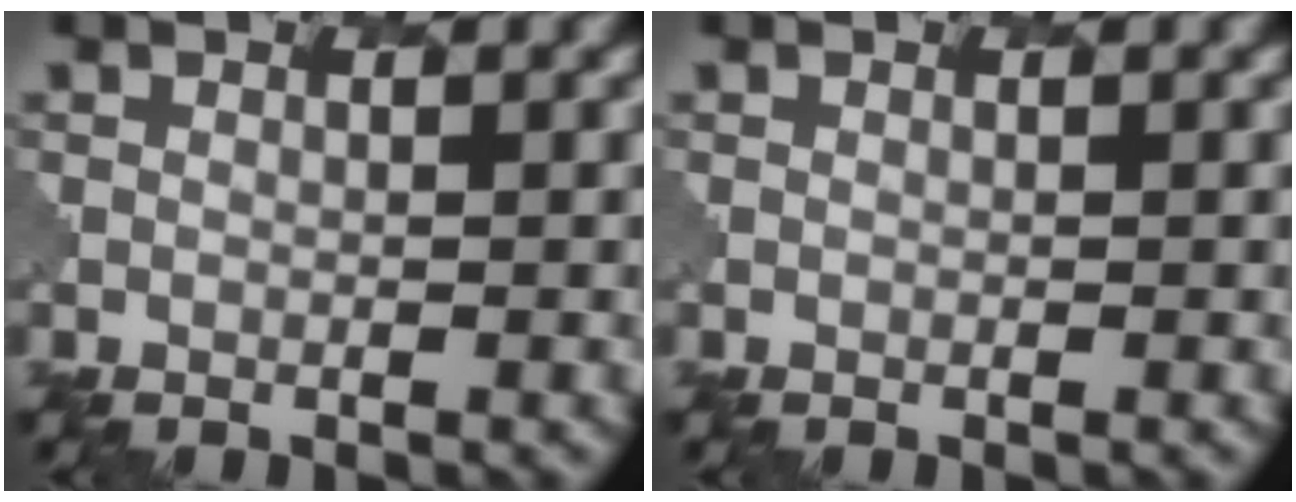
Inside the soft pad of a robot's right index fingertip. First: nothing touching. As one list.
[{"total": 0.0}]